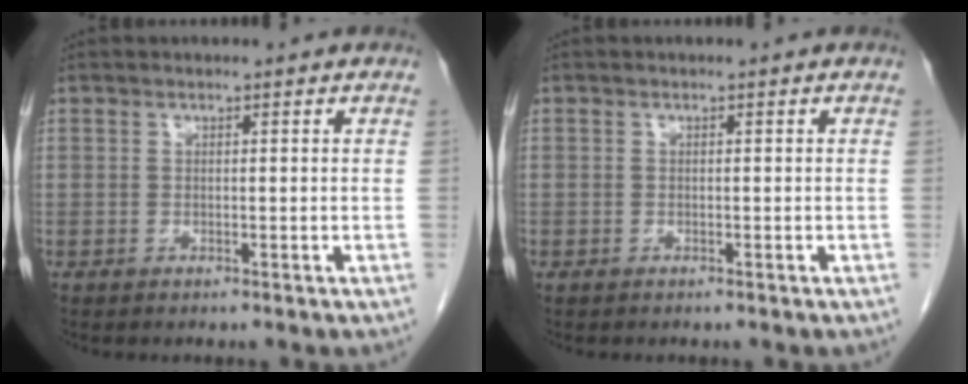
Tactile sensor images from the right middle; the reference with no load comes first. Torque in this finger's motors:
{"motor_torque": [-0.01, -0.20, -0.25, -0.21]}